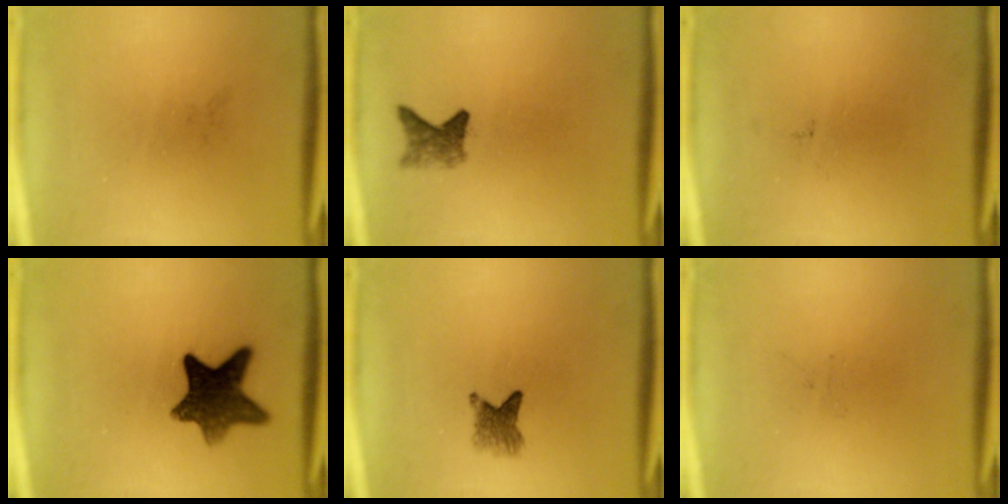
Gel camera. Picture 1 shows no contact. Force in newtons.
{"total": 2.7}
{"total": 0.0}
{"total": 10.4}
{"total": 3.1}
{"total": 0.0}